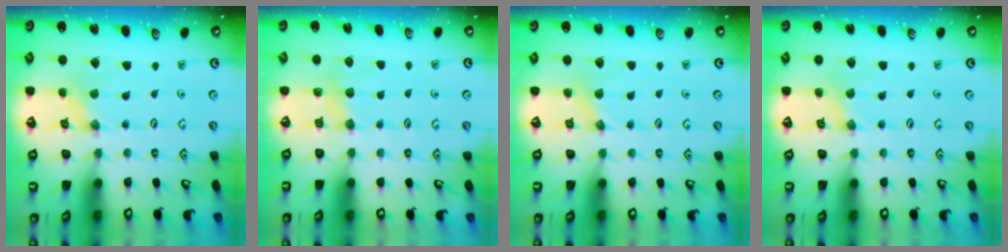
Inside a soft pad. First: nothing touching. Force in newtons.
{"total": 4.8, "press": 4.8, "slide": 0.9}
{"total": 2.8, "press": 2.7, "slide": 0.5}
{"total": 2.0, "press": 2.0, "slide": 0.4}